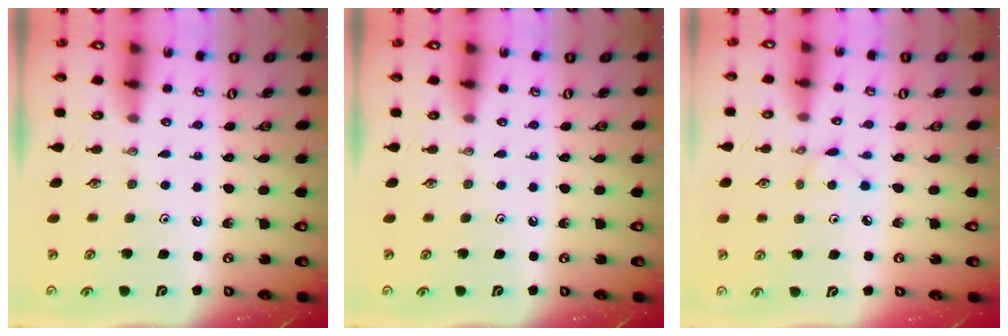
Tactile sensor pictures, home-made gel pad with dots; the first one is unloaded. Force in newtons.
{"total": 0.0}
{"total": 2.2, "press": 2.2, "slide": 0.3}